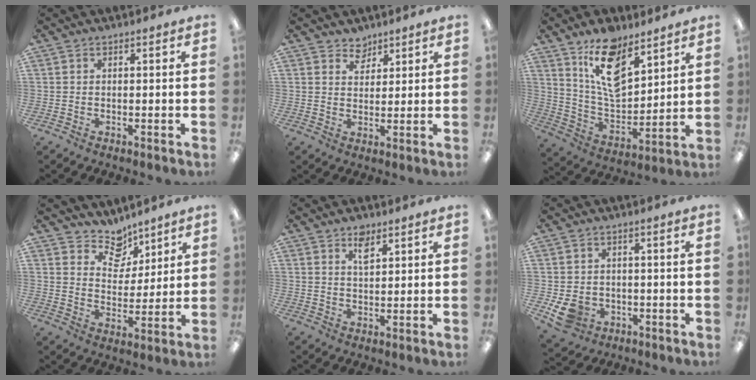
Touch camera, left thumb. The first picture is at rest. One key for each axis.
{"total": 4.1, "fx": 3.4, "fy": 2.3, "fz": 0.0, "tx": 0.003, "ty": -0.024, "tz": 0.063}
{"total": 14.3, "fx": 10.0, "fy": 6.6, "fz": 7.8, "tx": -0.139, "ty": -0.060, "tz": 0.182}
{"total": 8.8, "fx": 7.0, "fy": 5.2, "fz": 1.7, "tx": -0.026, "ty": -0.054, "tz": 0.130}
{"total": 3.9, "fx": 2.6, "fy": 1.8, "fz": 2.3, "tx": -0.028, "ty": -0.011, "tz": 0.042}
{"total": 5.8, "fx": -1.9, "fy": 4.9, "fz": 2.5, "tx": -0.061, "ty": 0.006, "tz": -0.036}